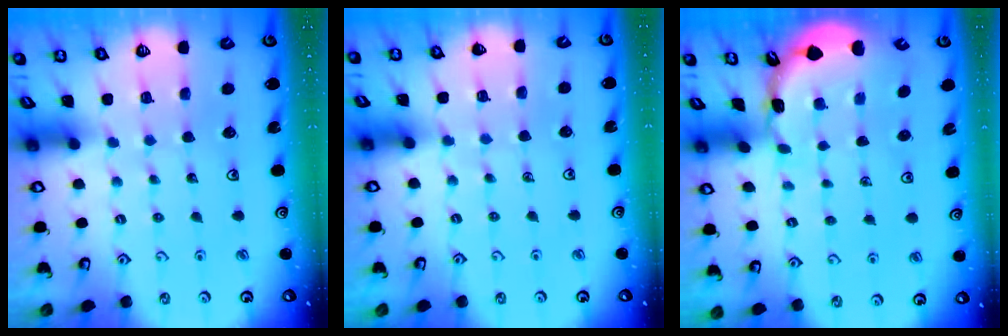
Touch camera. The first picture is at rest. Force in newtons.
{"total": 3.9, "press": 3.8, "slide": 0.6}
{"total": 1.8, "press": 1.8, "slide": 0.1}